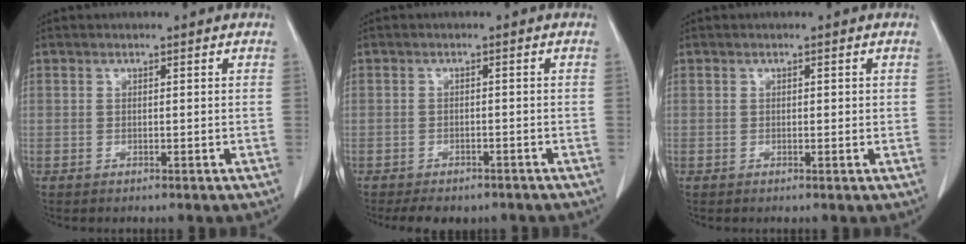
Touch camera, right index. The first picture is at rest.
{"total": 6.2, "force": [-4.9, 3.0, 2.2], "torque": [-0.026, 0.003, -0.059]}
{"total": 0.7, "force": [0.1, 0.3, 0.6], "torque": [-0.006, 0.001, 0.003]}